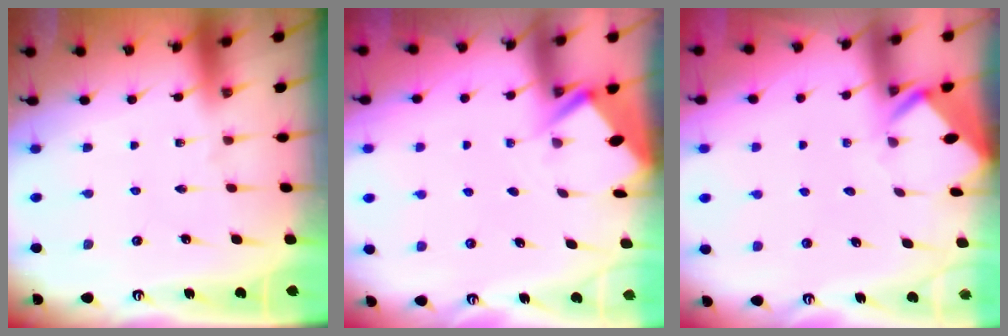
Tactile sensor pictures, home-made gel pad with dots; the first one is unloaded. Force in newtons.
{"total": 3.0, "press": 3.0, "slide": 0.4}
{"total": 4.0, "press": 3.9, "slide": 0.3}